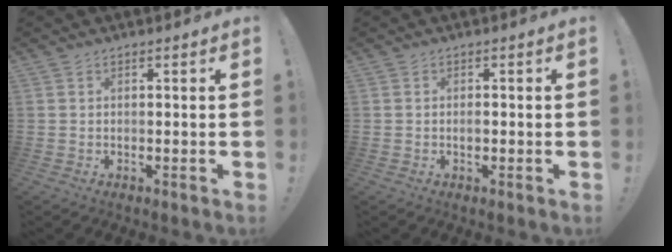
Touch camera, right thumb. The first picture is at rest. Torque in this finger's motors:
{"motor_torque": [0.11, 0.07, 0.09, -0.19, 0.00]}